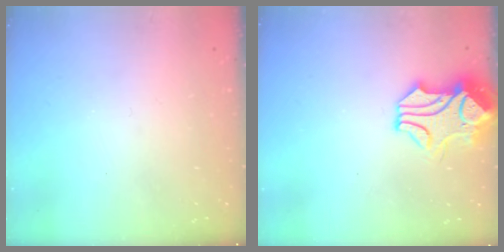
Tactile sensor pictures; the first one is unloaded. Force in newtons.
{"total": 1.8, "press": 1.4, "slide": 1.1}